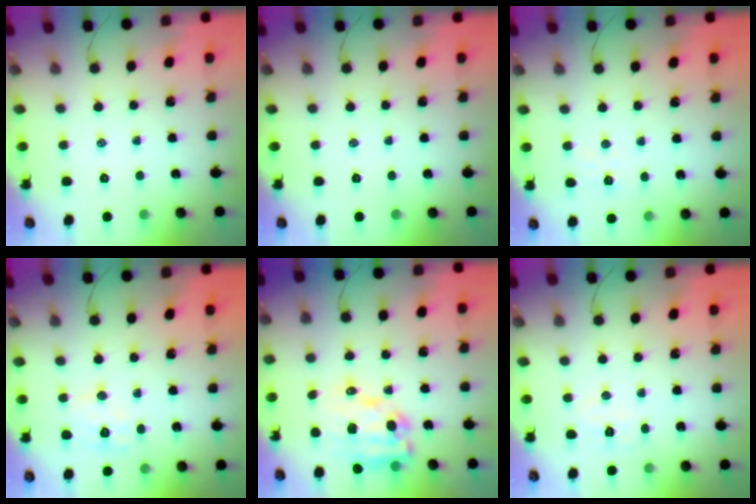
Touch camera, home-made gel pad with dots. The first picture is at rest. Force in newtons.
{"total": 0.0}
{"total": 3.1, "press": 2.9, "slide": 0.9}
{"total": 7.3, "press": 7.2, "slide": 1.0}
{"total": 12.7, "press": 12.4, "slide": 2.9}
{"total": 4.6, "press": 4.5, "slide": 1.0}